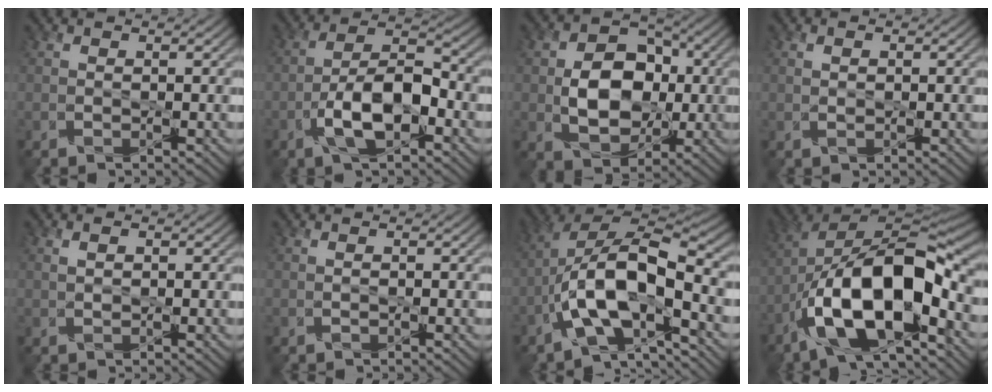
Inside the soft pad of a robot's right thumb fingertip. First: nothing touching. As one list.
[{"total": 8.3, "force": [-3.6, 3.1, 6.8], "torque": [-0.120, 0.016, -0.068]}, {"total": 9.7, "force": [-0.4, 6.9, 6.8], "torque": [-0.122, 0.006, -0.009]}, {"total": 0.9, "force": [0.2, 0.5, 0.8], "torque": [-0.017, 0.004, 0.007]}, {"total": 2.0, "force": [0.7, 1.1, 1.5], "torque": [-0.026, 0.010, 0.005]}, {"total": 0.0}, {"total": 12.5, "force": [-4.8, 4.5, 10.7], "torque": [-0.199, 0.008, -0.090]}, {"total": 16.3, "force": [-6.4, 6.3, 13.5], "torque": [-0.230, -0.002, -0.119]}]